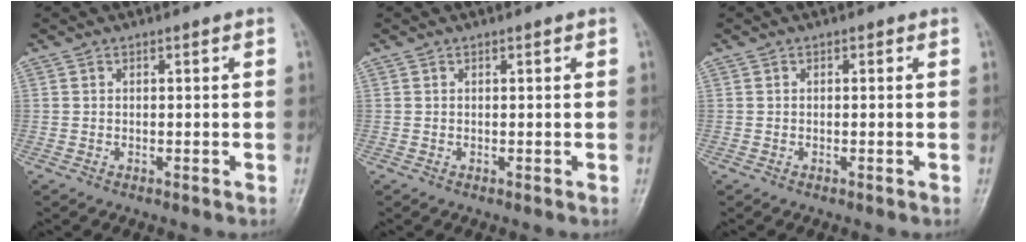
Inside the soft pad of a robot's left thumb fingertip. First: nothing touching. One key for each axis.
{"total": 0.6, "fx": 0.3, "fy": 0.3, "fz": 0.4, "tx": -0.005, "ty": -0.001, "tz": 0.004}
{"total": 0.5, "fx": 0.1, "fy": 0.4, "fz": 0.3, "tx": 0.003, "ty": 0.001, "tz": -0.002}